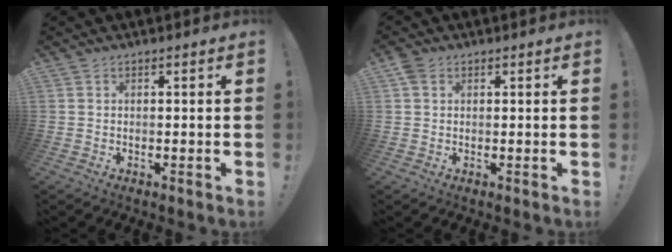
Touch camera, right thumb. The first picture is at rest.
{"total": 2.7, "force": [1.3, 1.9, 1.5], "torque": [-0.024, 0.001, 0.025]}